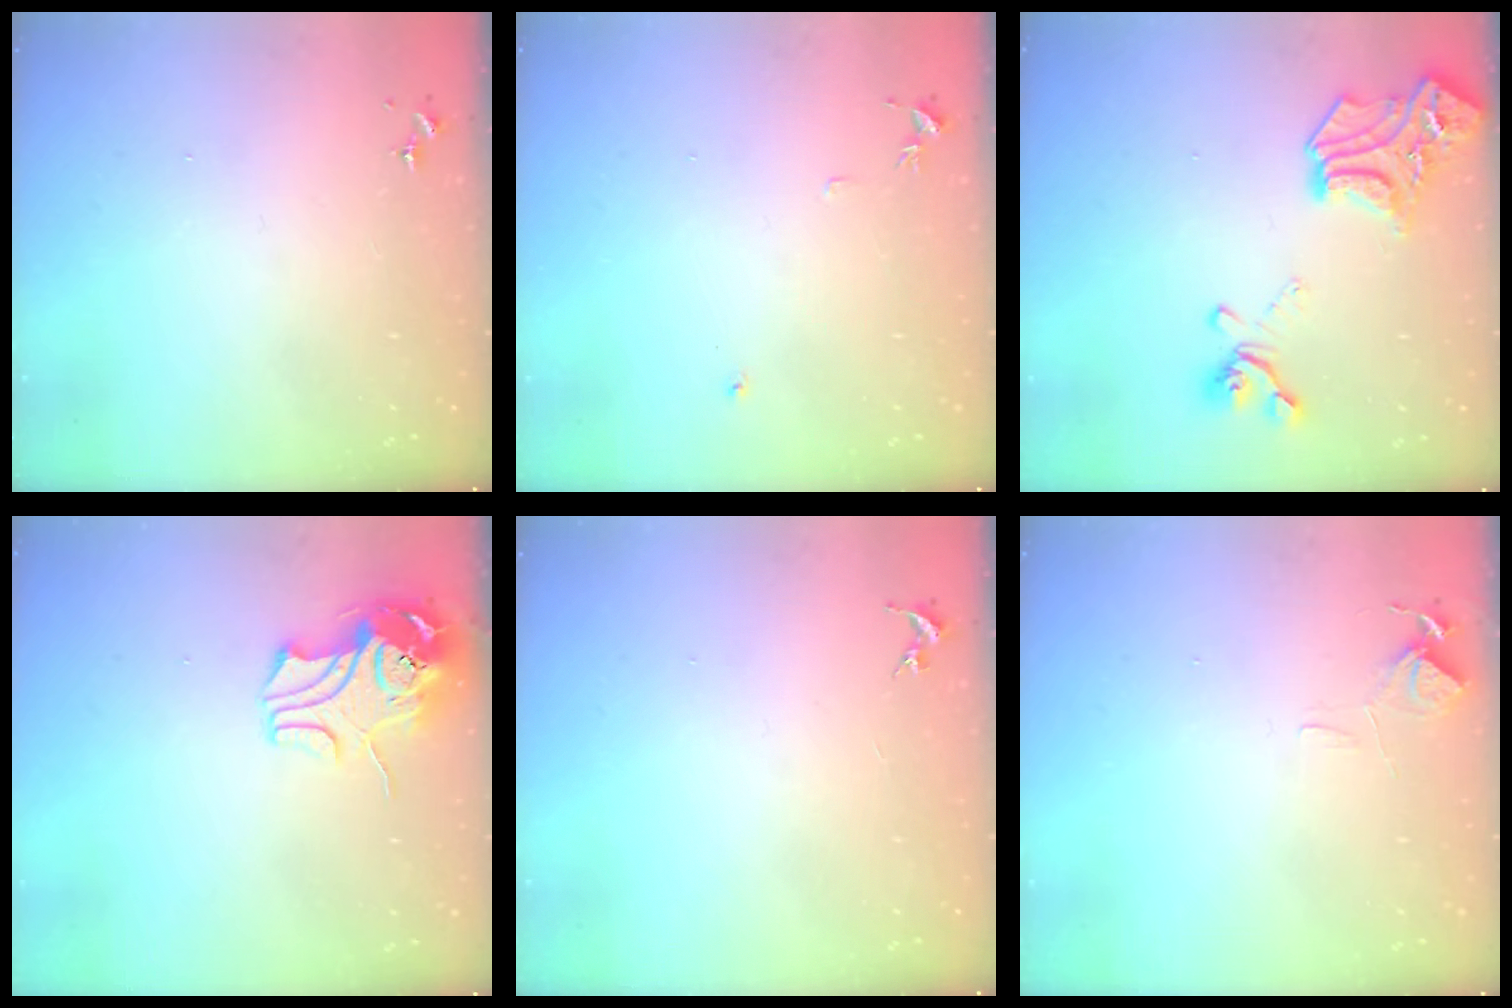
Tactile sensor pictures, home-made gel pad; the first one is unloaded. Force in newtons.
{"total": 6.2, "press": 6.2, "slide": 0.7}
{"total": 19.5, "press": 19.5, "slide": 0.7}
{"total": 11.2, "press": 11.0, "slide": 1.6}
{"total": 0.0}
{"total": 4.7, "press": 4.7, "slide": 0.5}